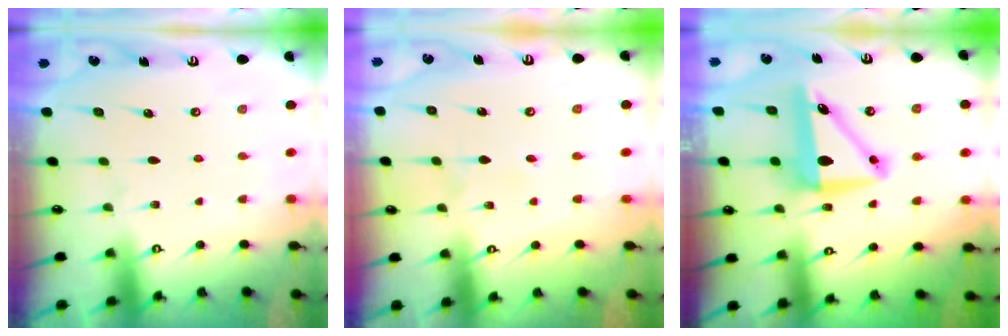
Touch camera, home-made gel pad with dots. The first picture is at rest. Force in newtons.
{"total": 2.3, "press": 2.3, "slide": 0.2}
{"total": 10.7, "press": 10.5, "slide": 2.4}